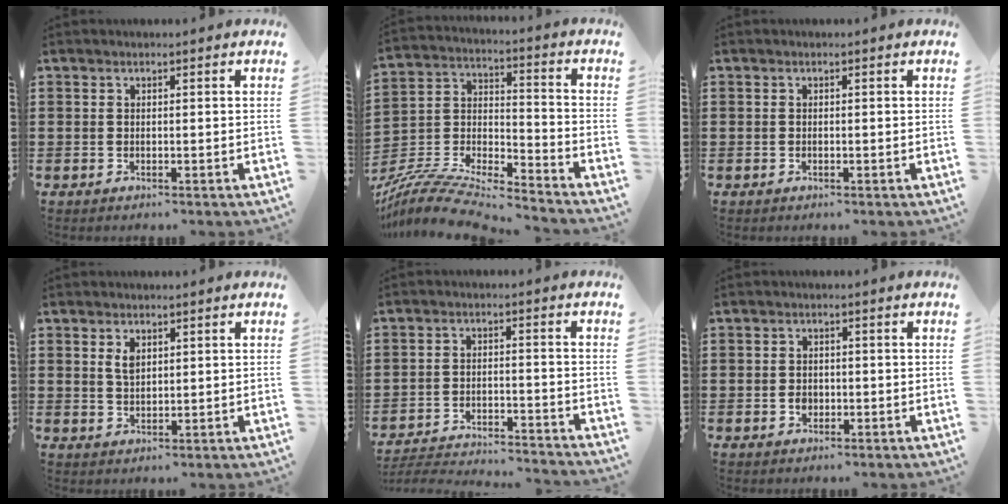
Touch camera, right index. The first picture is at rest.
{"total": 9.5, "force": [-8.8, 1.0, 3.3], "torque": [-0.075, 0.001, -0.182]}
{"total": 0.0}
{"total": 2.4, "force": [1.1, 1.2, 1.7], "torque": [-0.038, 0.004, 0.020]}
{"total": 4.0, "force": [-4.0, 0.0, 0.7], "torque": [-0.024, -0.002, -0.087]}
{"total": 1.9, "force": [-0.5, 1.5, 1.0], "torque": [-0.022, 0.003, -0.011]}